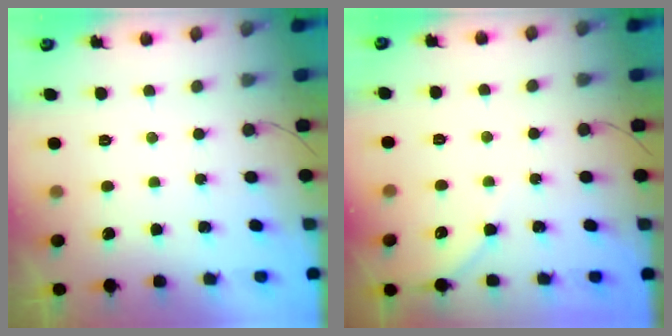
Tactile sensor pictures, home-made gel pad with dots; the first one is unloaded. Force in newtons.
{"total": 4.3, "press": 4.3, "slide": 0.6}